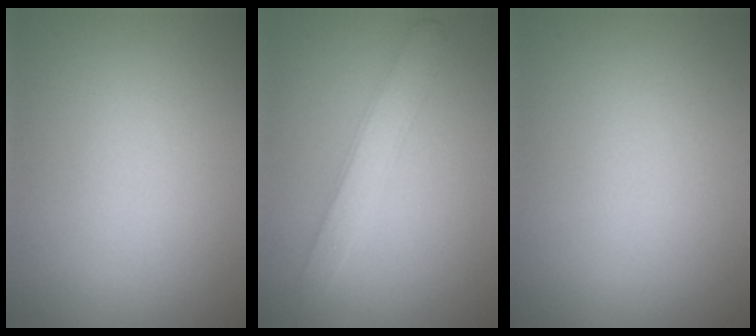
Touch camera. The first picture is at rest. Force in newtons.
{"total": 2.8, "press": 2.8, "slide": 0.2}
{"total": 0.0}